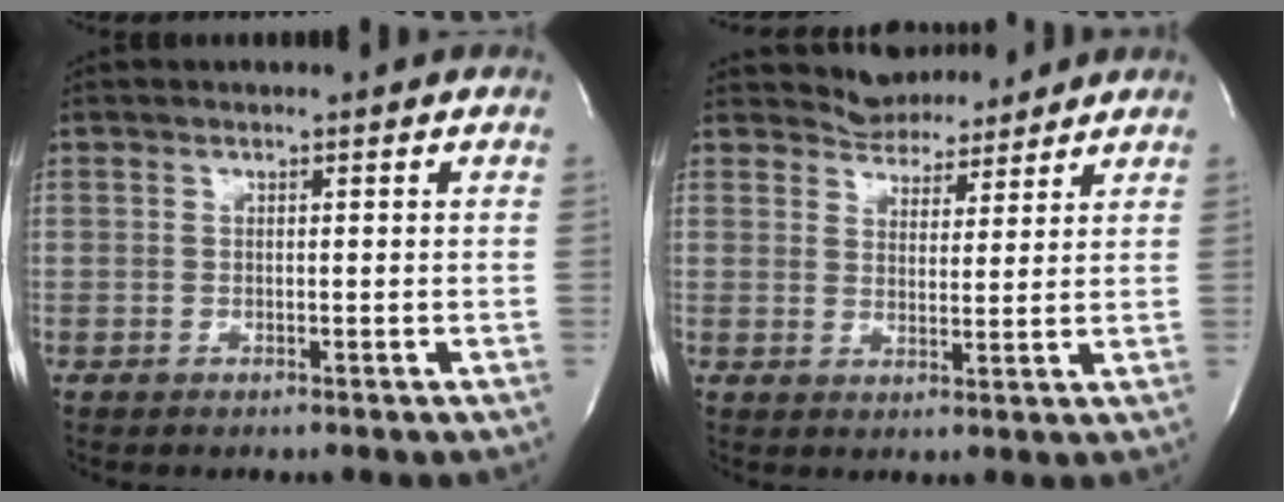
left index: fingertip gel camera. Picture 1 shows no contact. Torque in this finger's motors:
{"motor_torque": [-1.78, 0.35, -0.77, -0.21]}